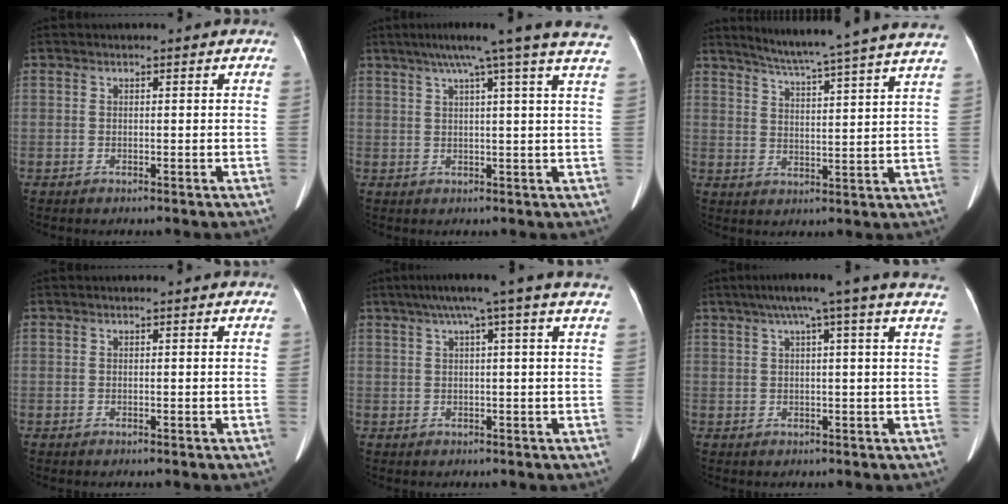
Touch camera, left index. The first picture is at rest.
{"total": 16.4, "force": [13.2, -1.7, 9.6], "torque": [-0.151, 0.009, 0.157]}
{"total": 19.9, "force": [17.6, -1.8, 9.1], "torque": [-0.151, -0.032, 0.227]}
{"total": 0.6, "force": [0.5, 0.0, 0.1], "torque": [-0.003, 0.001, 0.006]}
{"total": 9.9, "force": [7.3, -1.8, 6.4], "torque": [-0.100, 0.033, 0.081]}
{"total": 11.1, "force": [8.3, -1.2, 7.4], "torque": [-0.114, 0.039, 0.091]}